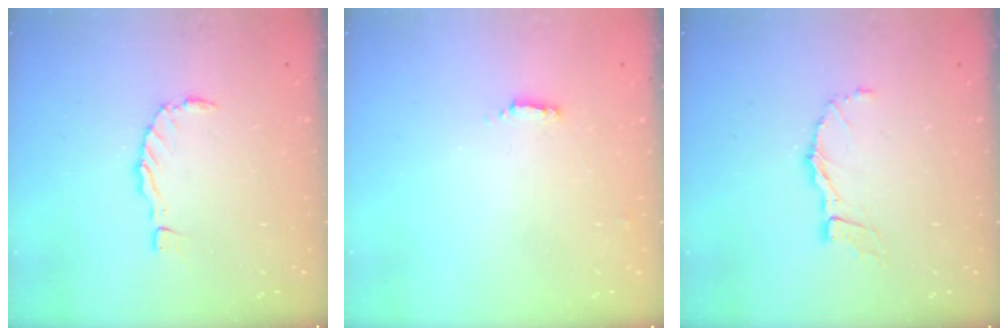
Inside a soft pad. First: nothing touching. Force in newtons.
{"total": 1.3, "press": 1.3, "slide": 0.4}
{"total": 5.3, "press": 5.3, "slide": 0.3}